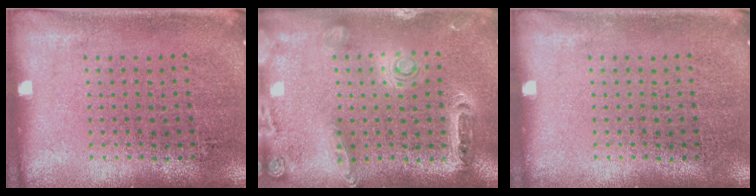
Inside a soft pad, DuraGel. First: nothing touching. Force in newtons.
{"total": 1.4, "press": 1.4, "slide": 0.2}
{"total": 0.0}